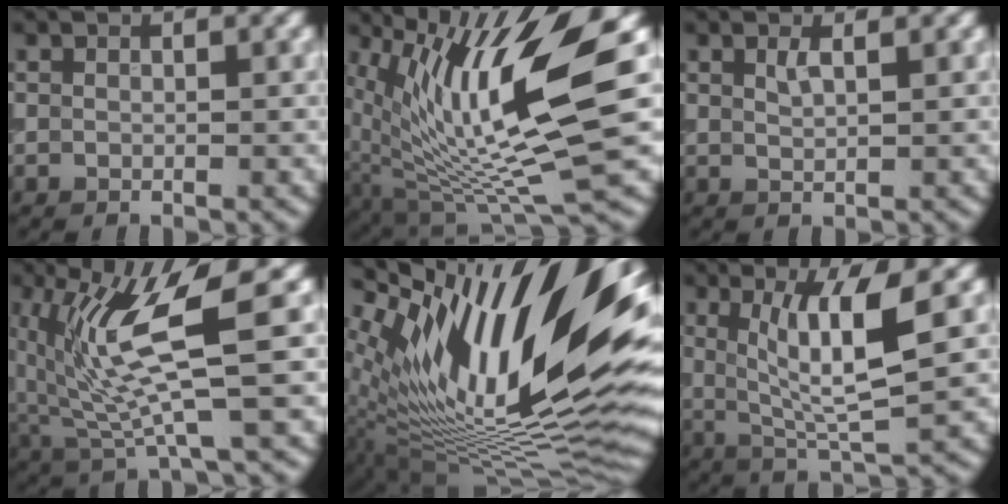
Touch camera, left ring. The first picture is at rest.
{"total": 13.2, "force": [3.0, 3.4, 12.4], "torque": [-0.229, -0.015, 0.073]}
{"total": 1.2, "force": [0.8, 0.3, 0.8], "torque": [-0.018, 0.002, 0.014]}
{"total": 8.7, "force": [1.5, 1.6, 8.4], "torque": [-0.169, -0.013, 0.031]}
{"total": 17.5, "force": [4.7, 6.7, 15.5], "torque": [-0.258, 0.016, 0.064]}
{"total": 6.8, "force": [1.7, 1.3, 6.5], "torque": [-0.114, -0.008, 0.033]}